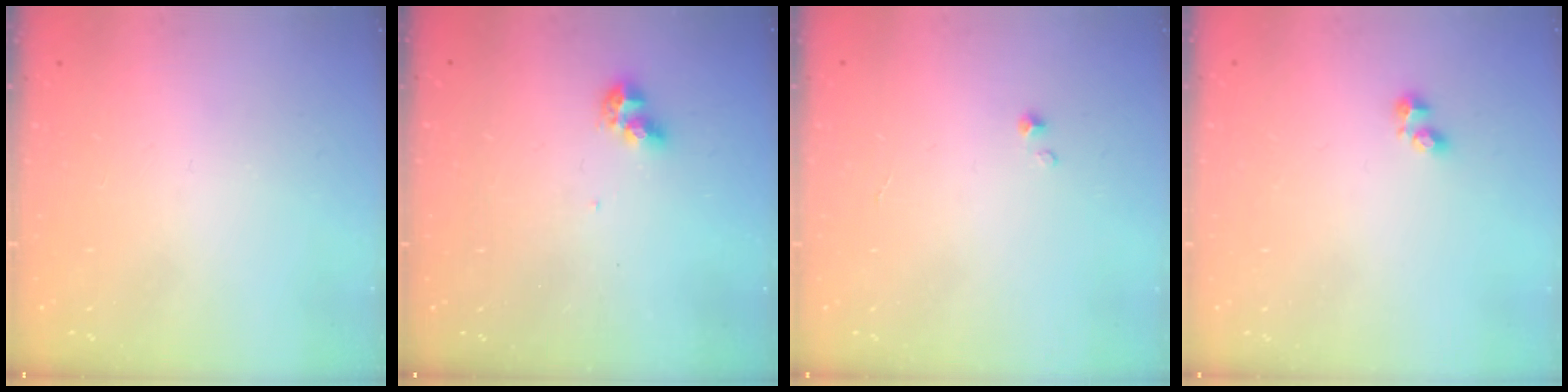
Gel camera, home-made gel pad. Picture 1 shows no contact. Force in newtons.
{"total": 6.6, "press": 6.5, "slide": 0.4}
{"total": 0.0}
{"total": 1.9, "press": 1.8, "slide": 0.5}